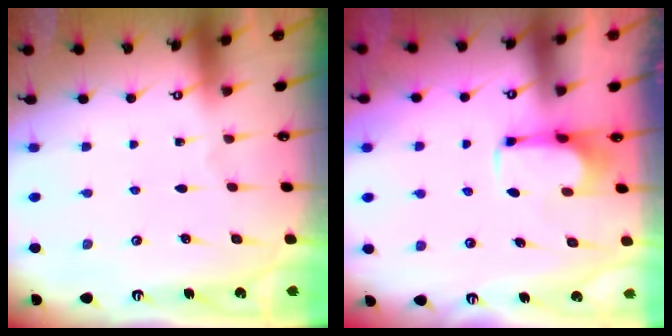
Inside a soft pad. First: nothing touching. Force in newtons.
{"total": 0.9, "press": 0.7, "slide": 0.6}